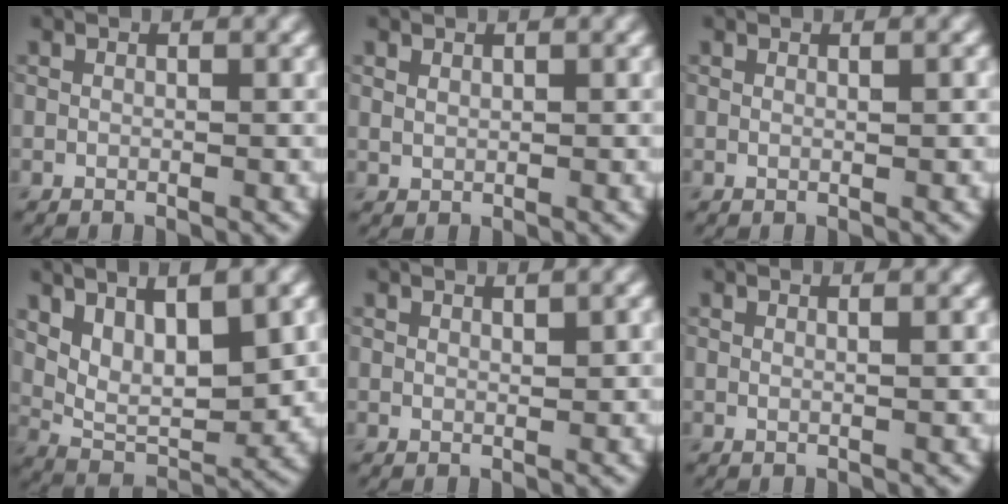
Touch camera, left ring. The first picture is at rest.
{"total": 0.8, "force": [0.6, 0.4, 0.3], "torque": [-0.010, -0.001, 0.016]}
{"total": 0.7, "force": [0.3, 0.2, 0.6], "torque": [-0.004, 0.001, 0.003]}
{"total": 7.4, "force": [2.7, 3.4, 6.0], "torque": [-0.111, -0.010, 0.050]}
{"total": 1.0, "force": [0.7, 0.1, 0.6], "torque": [-0.010, 0.001, 0.013]}
{"total": 1.2, "force": [0.5, 0.5, 0.9], "torque": [-0.006, 0.001, -0.002]}